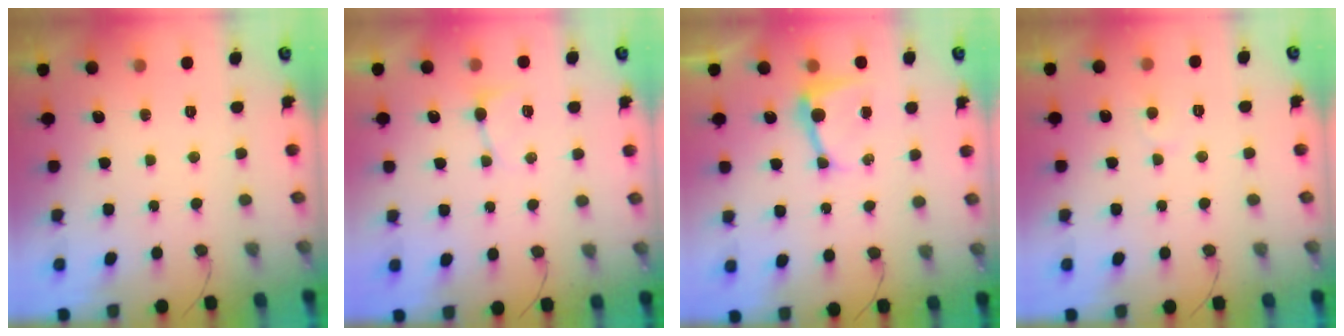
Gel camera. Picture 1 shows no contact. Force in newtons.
{"total": 3.6, "press": 3.5, "slide": 0.5}
{"total": 6.4, "press": 6.4, "slide": 0.7}
{"total": 3.6, "press": 3.6, "slide": 0.3}